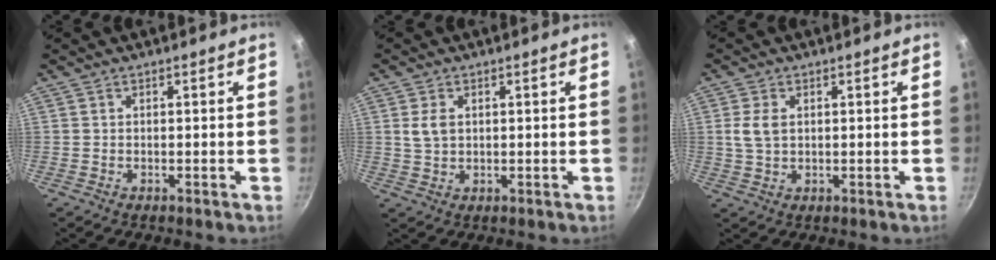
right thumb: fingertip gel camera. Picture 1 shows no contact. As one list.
[{"total": 3.6, "force": [0.9, 2.5, 2.5], "torque": [-0.044, -0.001, 0.019]}, {"total": 4.2, "force": [0.9, 2.7, 3.1], "torque": [-0.062, 0.002, 0.017]}]